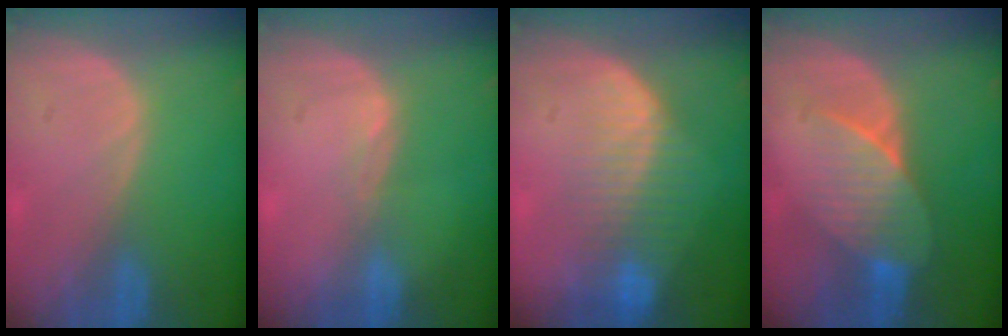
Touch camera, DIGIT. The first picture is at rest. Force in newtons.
{"total": 1.0, "press": 0.7, "slide": 0.7}
{"total": 8.5, "press": 7.2, "slide": 4.6}
{"total": 7.1, "press": 6.5, "slide": 2.8}